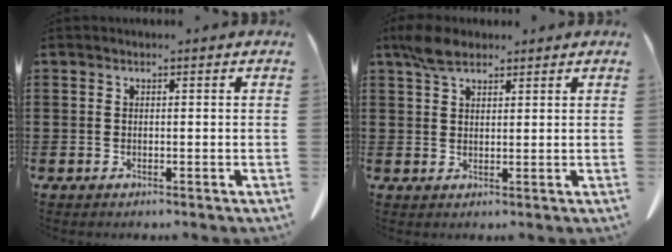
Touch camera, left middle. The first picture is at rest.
{"total": 4.3, "force": [3.2, 1.8, 2.4], "torque": [-0.054, 0.007, 0.059]}